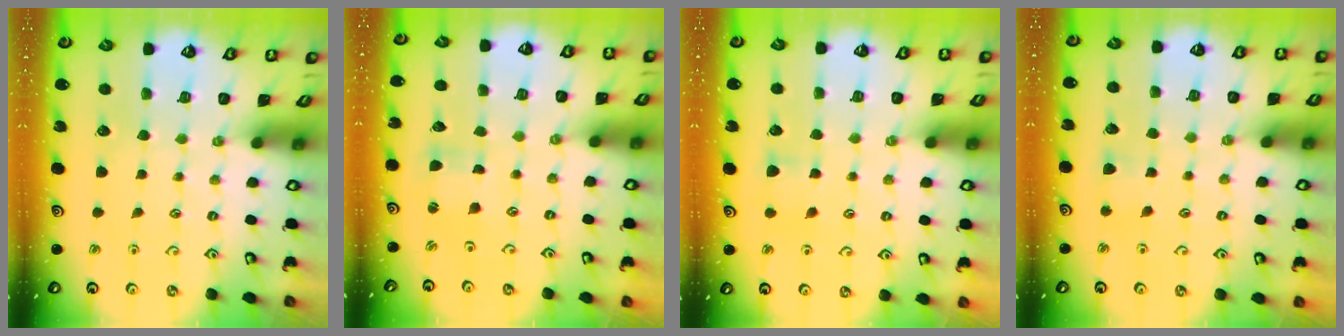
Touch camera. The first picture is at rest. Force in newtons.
{"total": 1.0, "press": 1.0, "slide": 0.2}
{"total": 5.0, "press": 4.9, "slide": 0.5}
{"total": 2.8, "press": 2.7, "slide": 0.5}